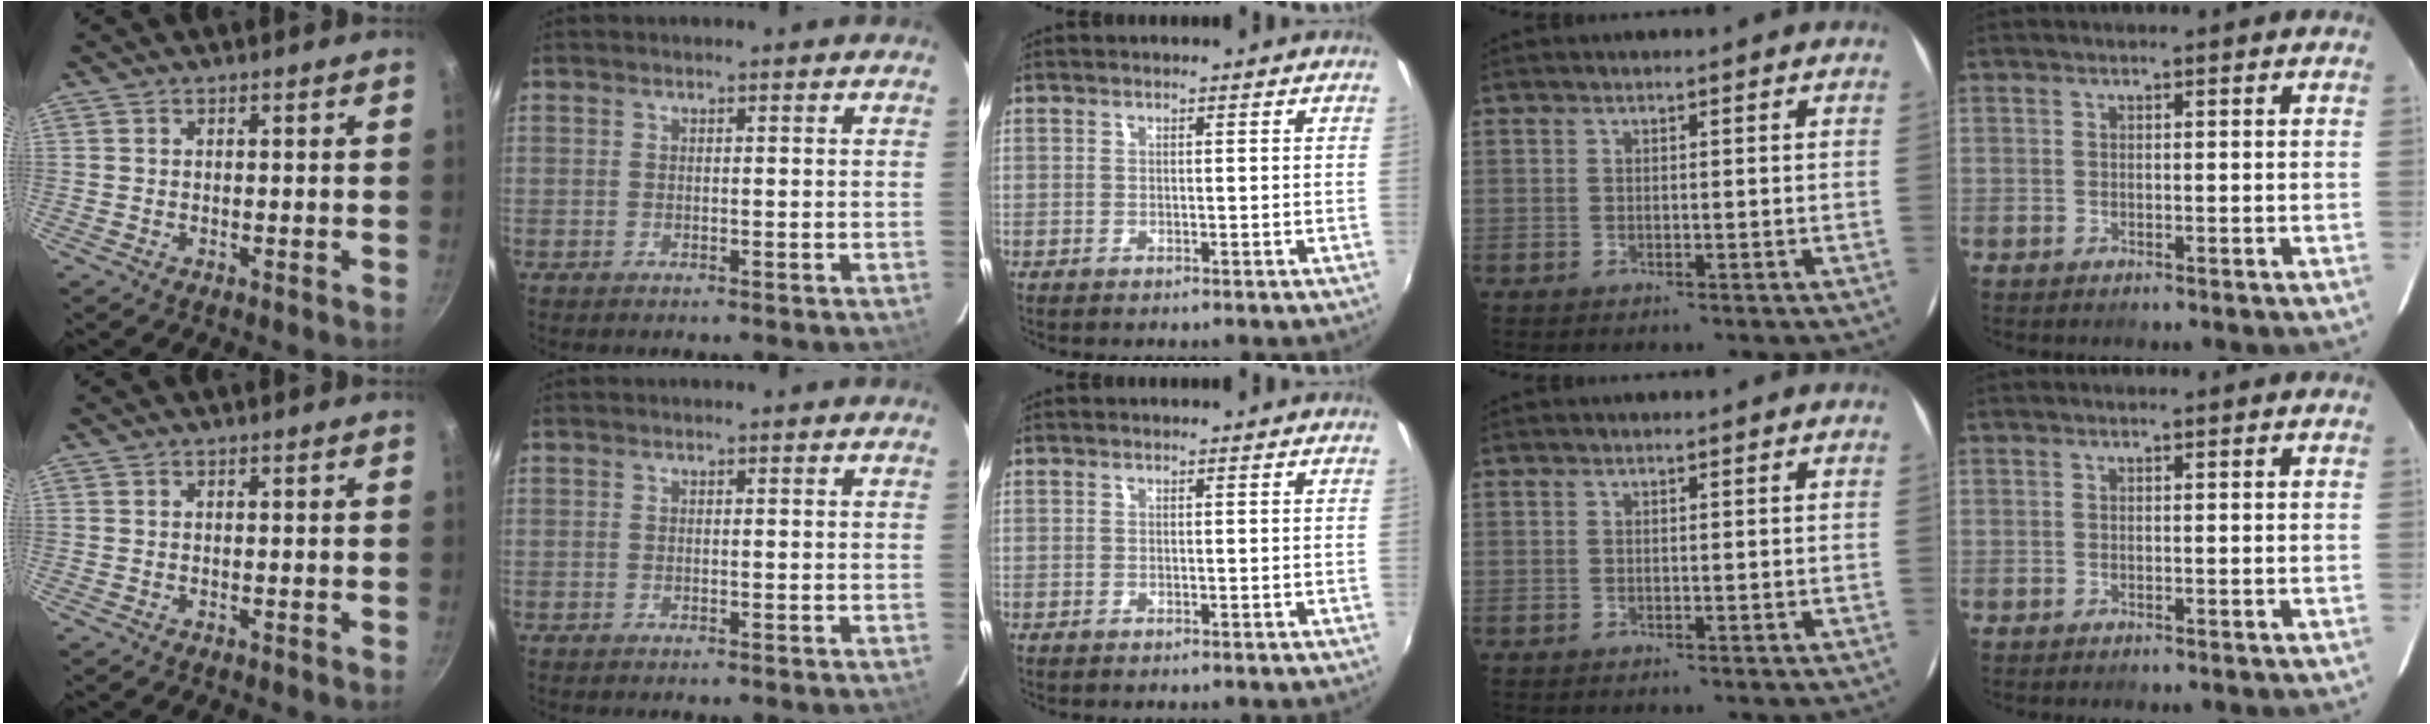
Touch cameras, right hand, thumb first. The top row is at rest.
{}